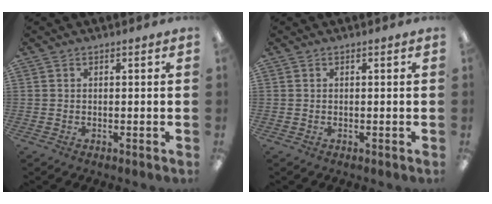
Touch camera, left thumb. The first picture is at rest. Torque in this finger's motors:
{"motor_torque": [-0.01, -0.01, 0.00, 0.00, 0.00]}